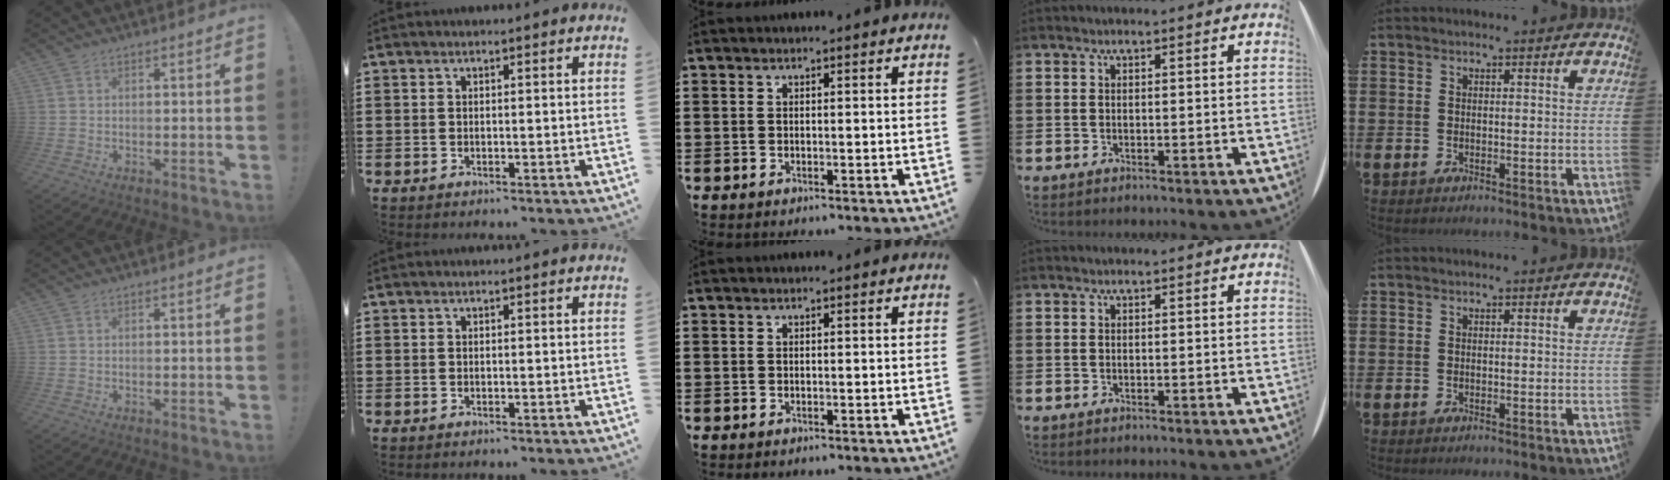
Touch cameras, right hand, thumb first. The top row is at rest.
{}